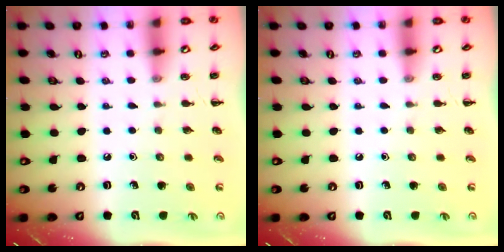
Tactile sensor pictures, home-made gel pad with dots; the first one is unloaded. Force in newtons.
{"total": 0.0}